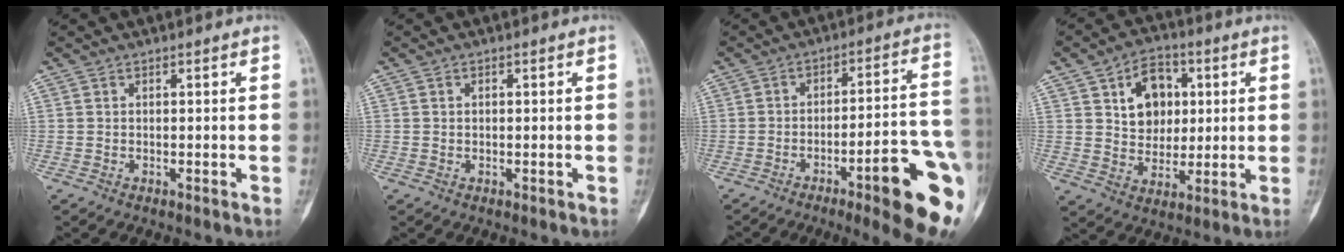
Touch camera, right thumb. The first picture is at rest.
{"total": 0.8, "force": [-0.1, 0.7, 0.1], "torque": [0.010, 0.004, -0.003]}
{"total": 18.5, "force": [-8.0, 3.4, 16.3], "torque": [-0.162, 0.036, -0.104]}
{"total": 11.2, "force": [3.1, 8.6, 6.6], "torque": [-0.058, -0.004, 0.052]}